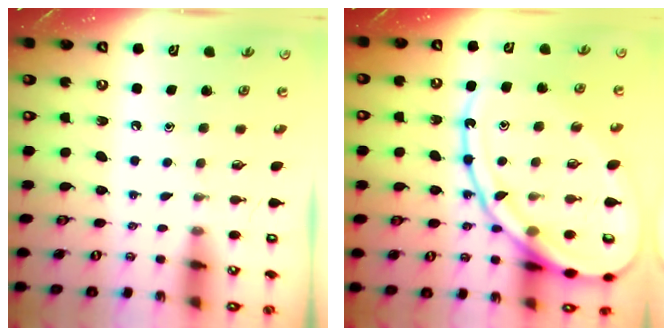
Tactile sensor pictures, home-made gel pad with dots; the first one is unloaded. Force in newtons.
{"total": 20.1, "press": 20.0, "slide": 2.2}